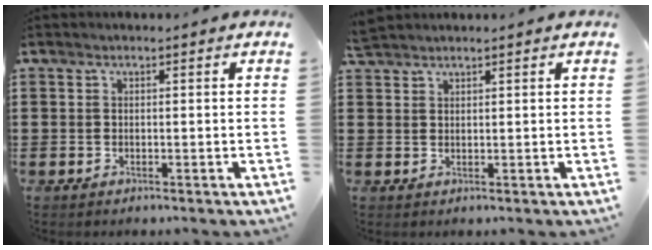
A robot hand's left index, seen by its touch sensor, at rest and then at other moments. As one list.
[{"total": 1.8, "force": [1.7, 0.3, 0.3], "torque": [-0.009, 0.002, 0.035]}]